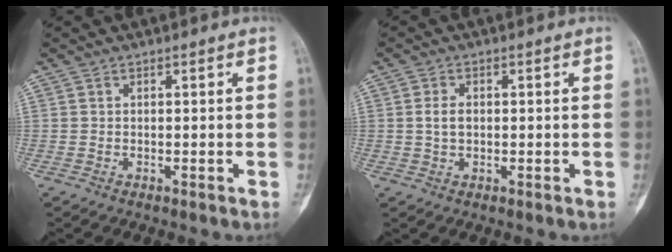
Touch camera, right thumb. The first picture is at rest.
{"total": 2.7, "force": [0.1, 1.7, 2.0], "torque": [-0.034, 0.005, -0.001]}